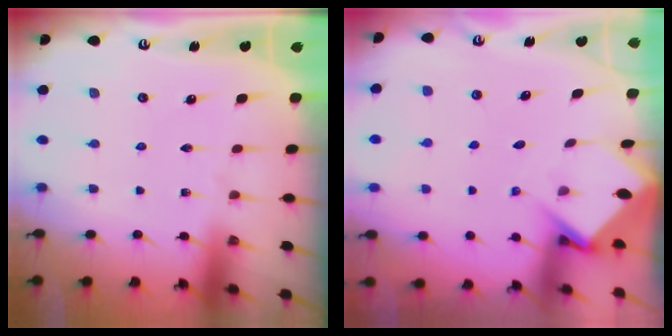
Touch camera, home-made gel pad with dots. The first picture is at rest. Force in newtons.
{"total": 3.5, "press": 3.5, "slide": 0.2}